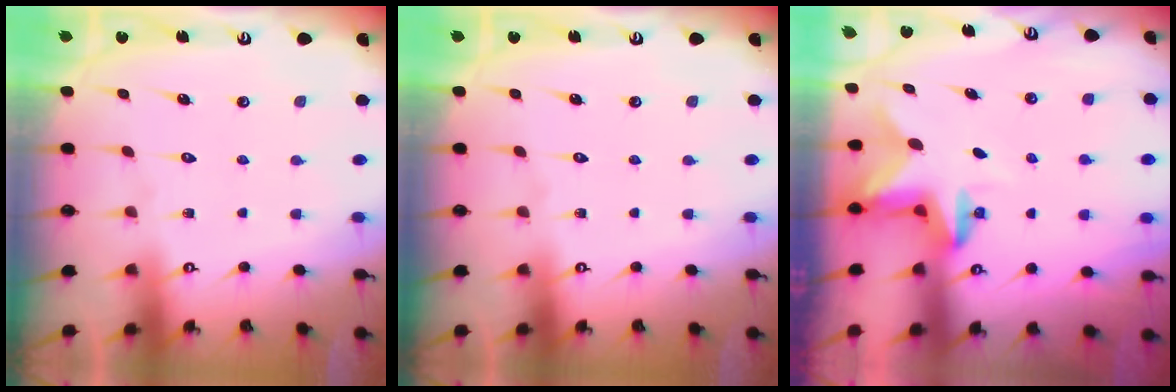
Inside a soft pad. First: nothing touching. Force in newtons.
{"total": 0.0}
{"total": 2.7, "press": 2.6, "slide": 0.5}